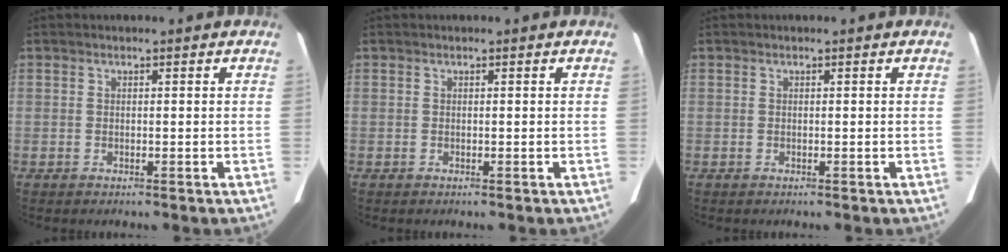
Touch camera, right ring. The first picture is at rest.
{"total": 0.0}
{"total": 0.0}